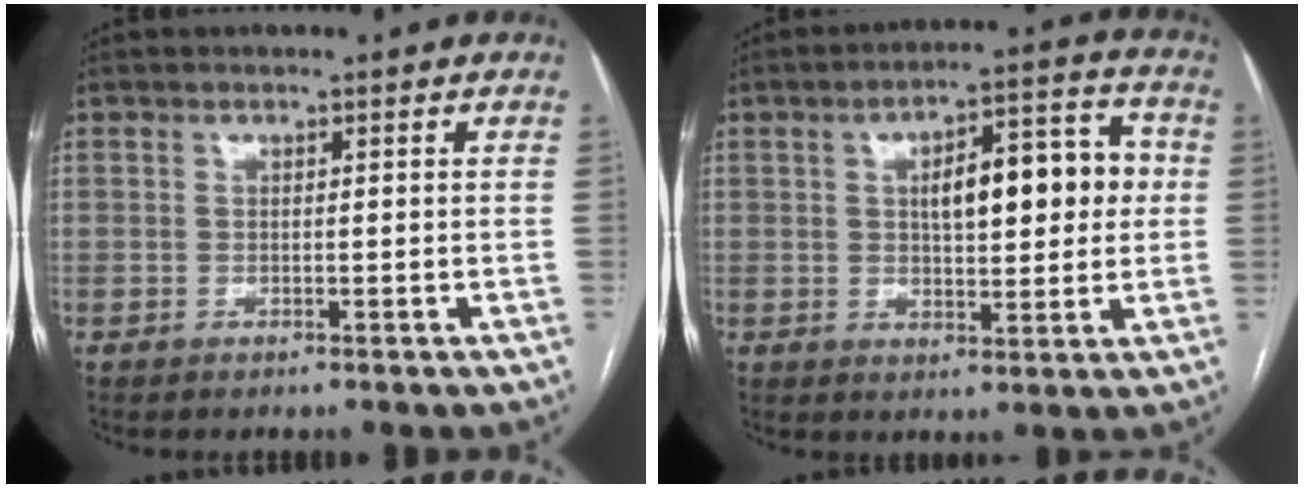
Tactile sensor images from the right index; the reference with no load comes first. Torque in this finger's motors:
{"motor_torque": [0.89, 0.53, 0.29, 0.09]}